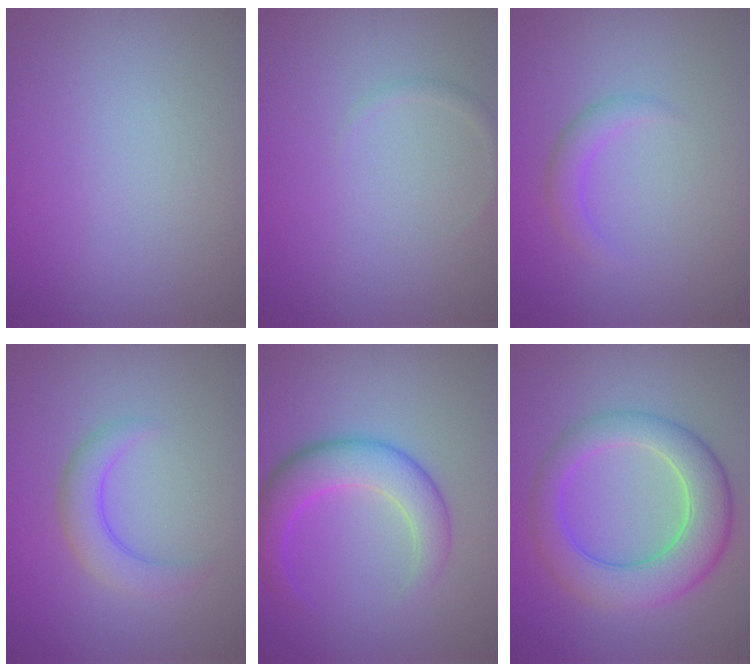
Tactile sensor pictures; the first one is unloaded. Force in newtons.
{"total": 0.8, "press": 0.8, "slide": 0.0}
{"total": 1.8, "press": 1.8, "slide": 0.1}
{"total": 3.0, "press": 3.0, "slide": 0.3}
{"total": 5.4, "press": 5.4, "slide": 0.1}
{"total": 7.5, "press": 7.5, "slide": 0.3}